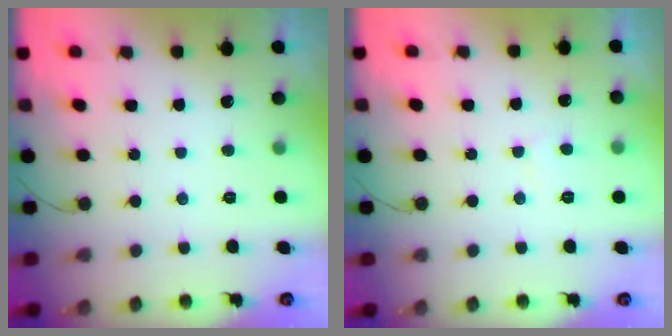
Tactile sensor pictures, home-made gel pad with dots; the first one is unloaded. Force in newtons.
{"total": 2.7, "press": 2.7, "slide": 0.3}